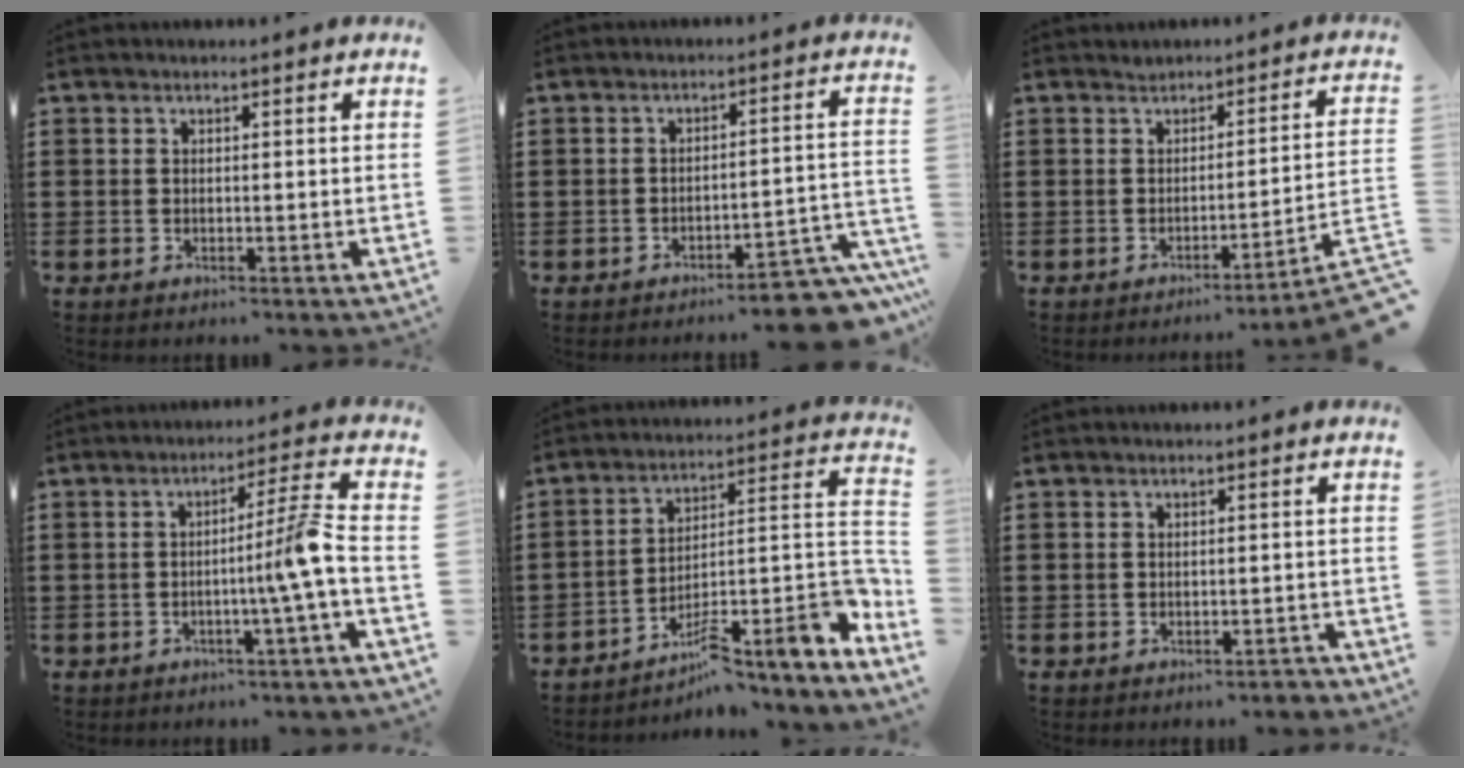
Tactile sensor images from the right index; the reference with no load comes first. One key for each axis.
{"total": 6.0, "fx": -5.4, "fy": 0.7, "fz": 2.7, "tx": -0.038, "ty": 0.002, "tz": -0.098}
{"total": 2.9, "fx": -1.6, "fy": -1.0, "fz": 2.2, "tx": -0.041, "ty": -0.019, "tz": -0.035}
{"total": 7.8, "fx": -2.0, "fy": -1.5, "fz": 7.4, "tx": -0.120, "ty": -0.010, "tz": -0.046}
{"total": 11.1, "fx": -5.3, "fy": 2.3, "fz": 9.5, "tx": -0.135, "ty": -0.015, "tz": -0.096}
{"total": 1.1, "fx": -1.0, "fy": 0.1, "fz": 0.4, "tx": -0.011, "ty": -0.002, "tz": -0.020}